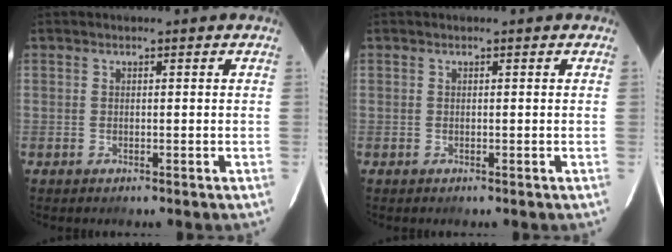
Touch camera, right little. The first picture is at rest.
{"total": 0.0}